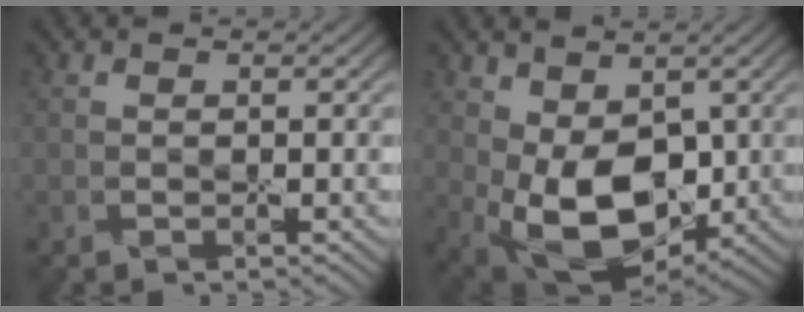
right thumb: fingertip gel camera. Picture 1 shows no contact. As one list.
[{"total": 11.1, "force": [0.1, 7.2, 8.5], "torque": [-0.184, -0.026, 0.012]}]